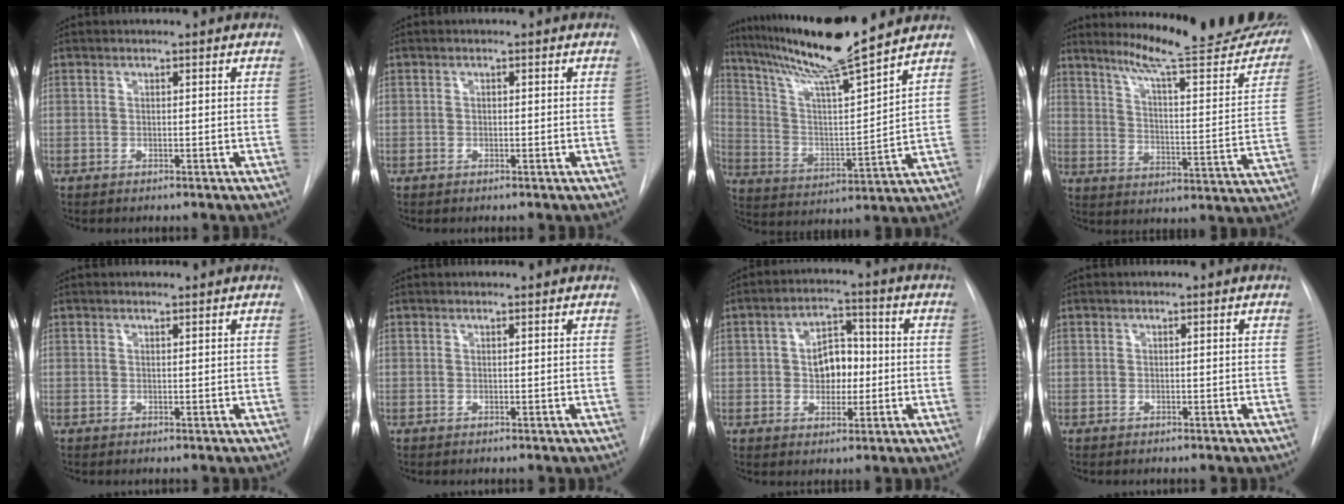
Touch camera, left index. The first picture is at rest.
{"total": 0.6, "force": [-0.6, 0.1, 0.1], "torque": [-0.001, -0.006, -0.011]}
{"total": 17.4, "force": [14.6, -0.8, 9.4], "torque": [-0.166, -0.010, 0.250]}
{"total": 23.1, "force": [20.3, 2.3, 10.7], "torque": [-0.146, -0.081, 0.254]}
{"total": 0.0}
{"total": 0.6, "force": [0.6, 0.1, 0.0], "torque": [-0.008, 0.004, 0.005]}
{"total": 6.8, "force": [-0.7, 4.4, 5.1], "torque": [-0.080, 0.015, -0.009]}
{"total": 0.0}